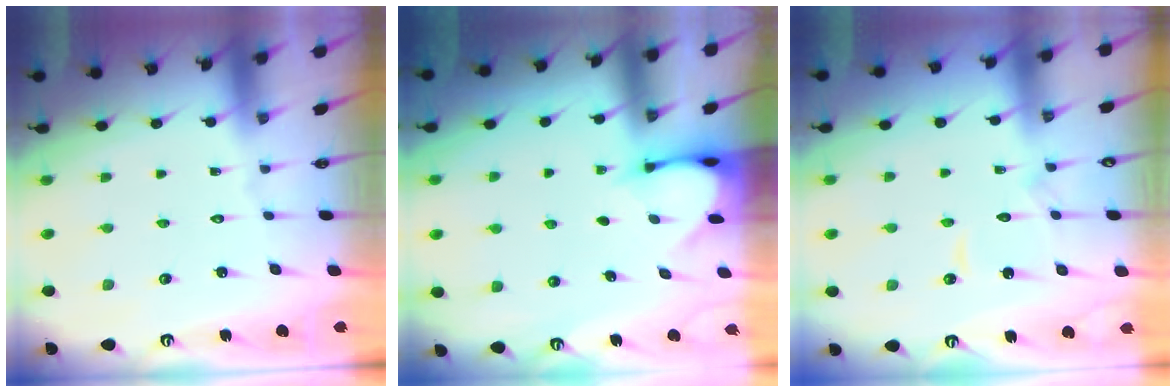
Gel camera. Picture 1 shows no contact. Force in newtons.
{"total": 3.0, "press": 3.0, "slide": 0.2}
{"total": 6.1, "press": 6.1, "slide": 0.6}